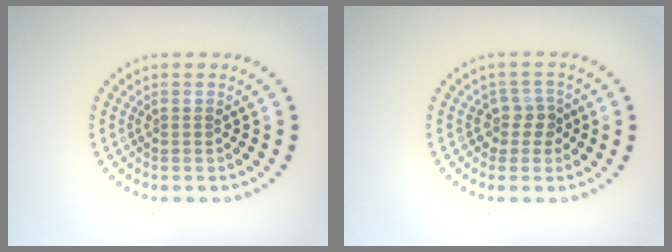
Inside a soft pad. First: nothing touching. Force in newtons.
{"total": 2.1, "press": 1.7, "slide": 1.2}